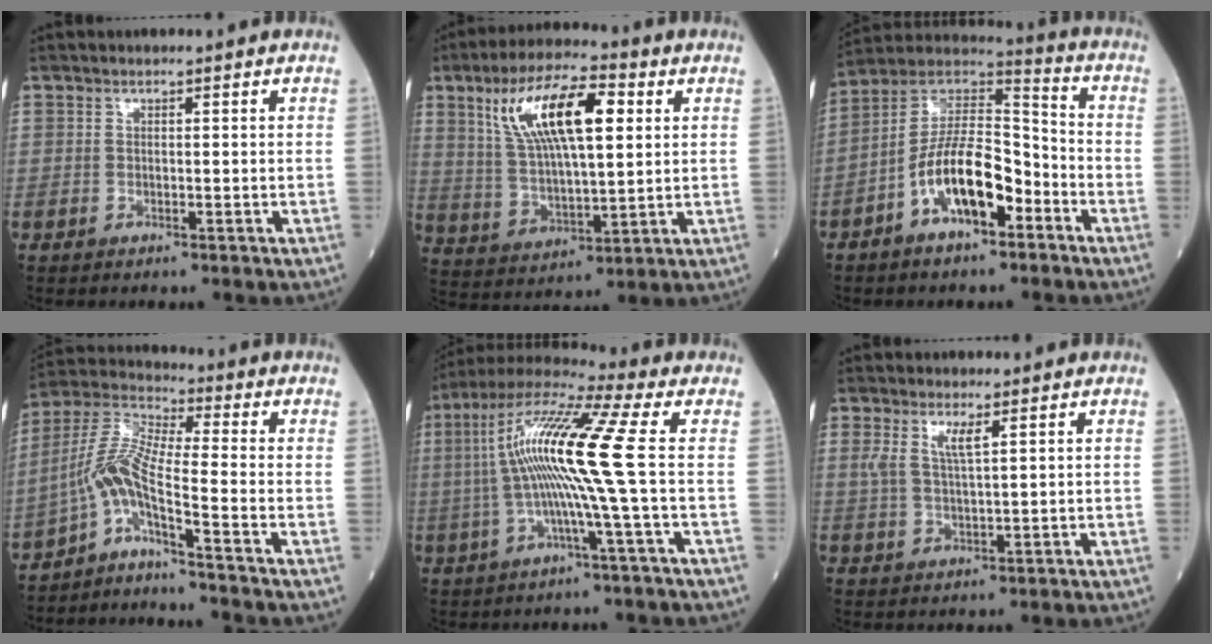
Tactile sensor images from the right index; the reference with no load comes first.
{"total": 15.2, "force": [5.4, 4.4, 13.6], "torque": [-0.262, 0.020, 0.100]}
{"total": 13.2, "force": [-5.7, 4.9, 10.9], "torque": [-0.207, 0.022, -0.105]}
{"total": 7.3, "force": [-4.4, -0.6, 5.9], "torque": [-0.139, 0.012, -0.090]}
{"total": 14.2, "force": [0.4, -1.3, 14.1], "torque": [-0.281, 0.018, -0.003]}
{"total": 3.6, "force": [1.7, 0.6, 3.2], "torque": [-0.071, 0.003, 0.037]}